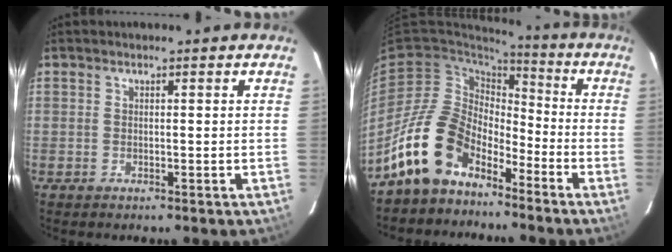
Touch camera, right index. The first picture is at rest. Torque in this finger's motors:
{"motor_torque": [1.05, -1.09, 0.72, 0.05]}